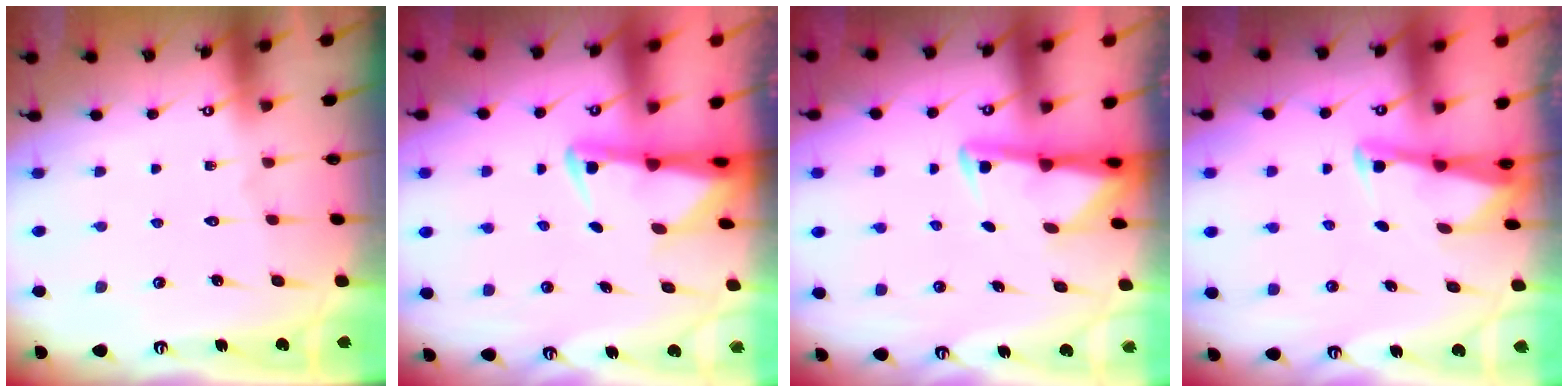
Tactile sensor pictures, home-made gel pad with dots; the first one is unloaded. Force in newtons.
{"total": 2.9, "press": 2.9, "slide": 0.6}
{"total": 3.0, "press": 2.9, "slide": 0.6}
{"total": 2.8, "press": 2.8, "slide": 0.2}